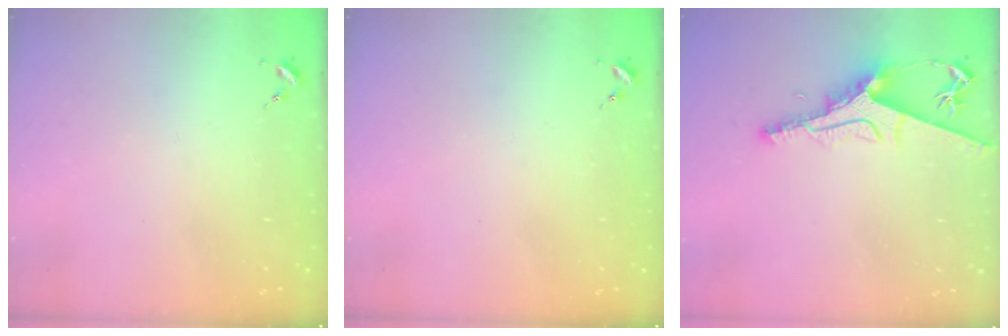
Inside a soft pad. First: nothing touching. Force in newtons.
{"total": 0.0}
{"total": 13.8, "press": 13.8, "slide": 1.0}